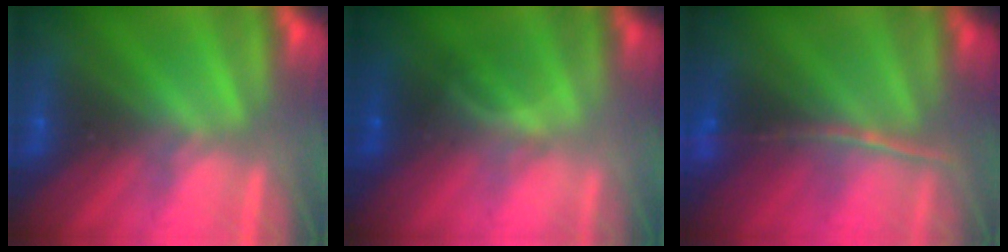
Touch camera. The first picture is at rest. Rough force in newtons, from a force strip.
{"total": 1.4}
{"total": 1.6}